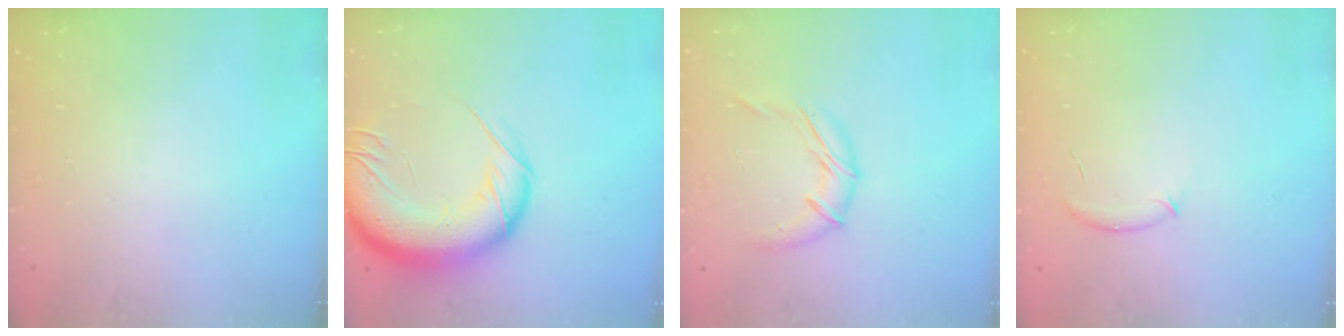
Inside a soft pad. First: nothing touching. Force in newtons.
{"total": 20.9, "press": 20.3, "slide": 4.9}
{"total": 10.7, "press": 10.6, "slide": 1.5}
{"total": 7.4, "press": 7.2, "slide": 1.9}